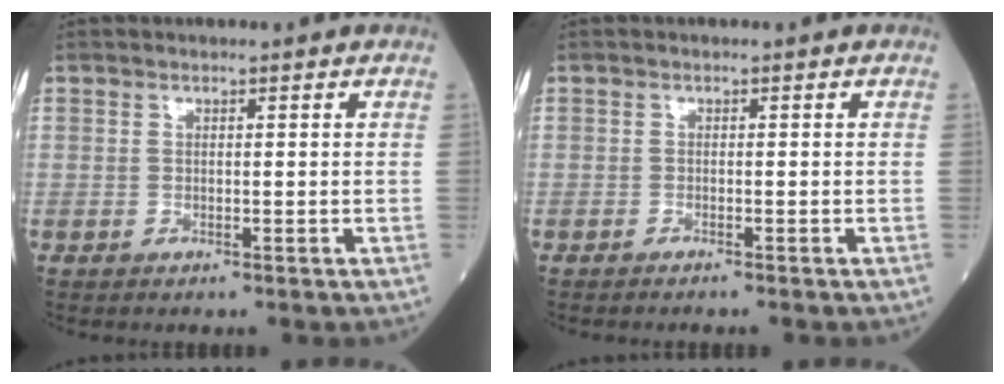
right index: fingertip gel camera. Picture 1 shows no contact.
{"total": 1.0, "force": [-0.9, -0.1, 0.3], "torque": [-0.005, 0.000, -0.014]}